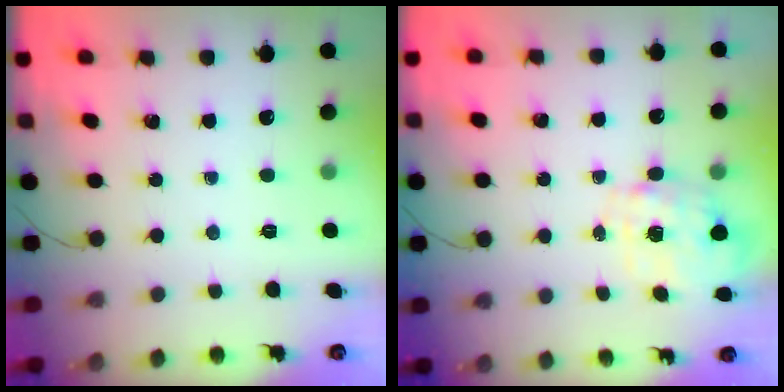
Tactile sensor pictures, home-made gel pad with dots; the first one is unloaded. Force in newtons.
{"total": 2.7, "press": 2.6, "slide": 0.9}